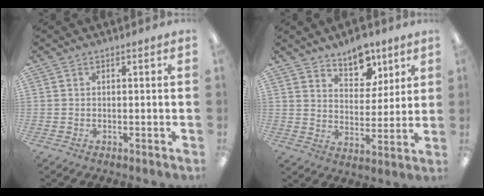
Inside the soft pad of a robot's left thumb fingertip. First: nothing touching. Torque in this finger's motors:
{"motor_torque": [0.10, 0.12, -0.18, -0.18, 0.04]}